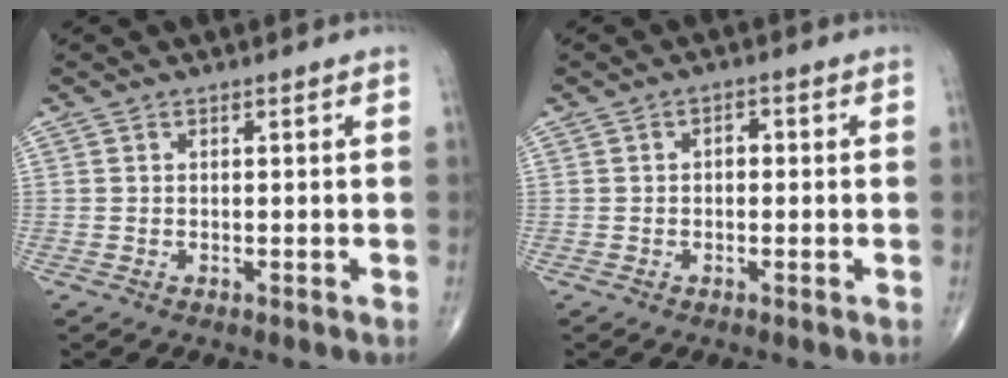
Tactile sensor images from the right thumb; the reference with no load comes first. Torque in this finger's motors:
{"motor_torque": [-0.21, -0.05, 0.09, 0.12, 0.04]}